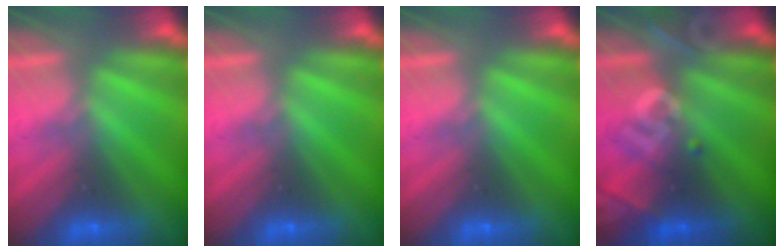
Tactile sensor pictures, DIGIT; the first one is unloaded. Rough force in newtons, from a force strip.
{"total": 0.0}
{"total": 0.0}
{"total": 2.7}